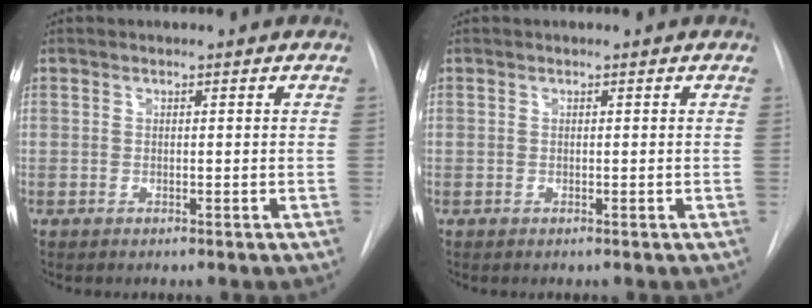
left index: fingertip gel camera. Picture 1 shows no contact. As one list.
[{"total": 0.0}]